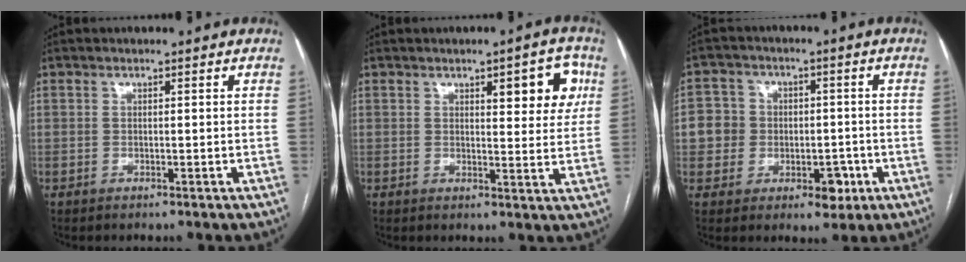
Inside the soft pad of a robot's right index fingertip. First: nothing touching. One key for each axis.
{"total": 7.0, "fx": 2.9, "fy": 2.2, "fz": 6.0, "tx": -0.065, "ty": 0.008, "tz": 0.033}
{"total": 7.8, "fx": -1.2, "fy": 7.1, "fz": 2.8, "tx": -0.035, "ty": 0.029, "tz": -0.010}